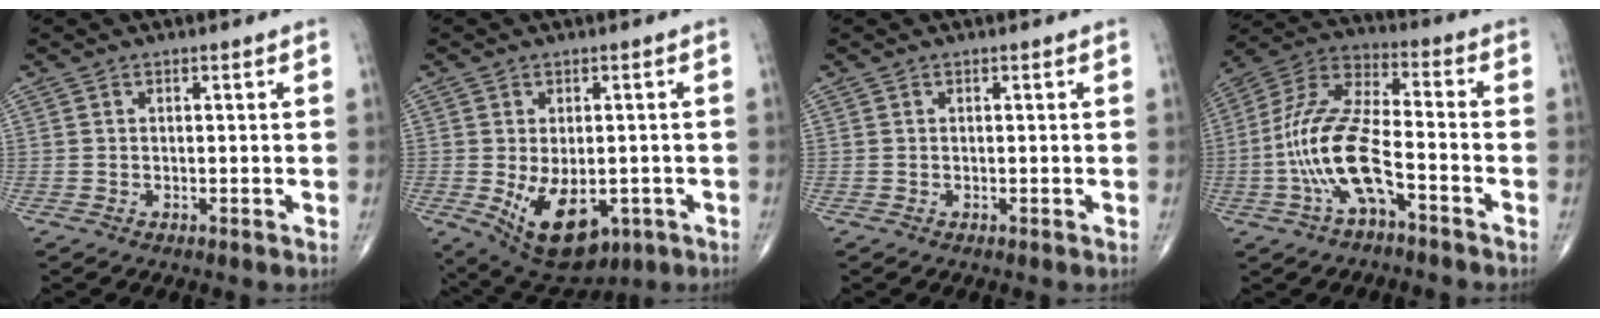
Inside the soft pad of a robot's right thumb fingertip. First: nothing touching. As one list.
[{"total": 13.1, "force": [-3.8, 7.7, 9.9], "torque": [-0.147, -0.008, -0.035]}, {"total": 0.0}, {"total": 15.6, "force": [-5.2, 6.0, 13.4], "torque": [-0.286, 0.047, -0.099]}]